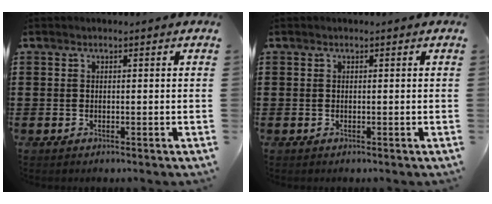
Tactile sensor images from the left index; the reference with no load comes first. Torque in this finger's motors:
{"motor_torque": [0.00, 0.00, 0.00, 0.00]}